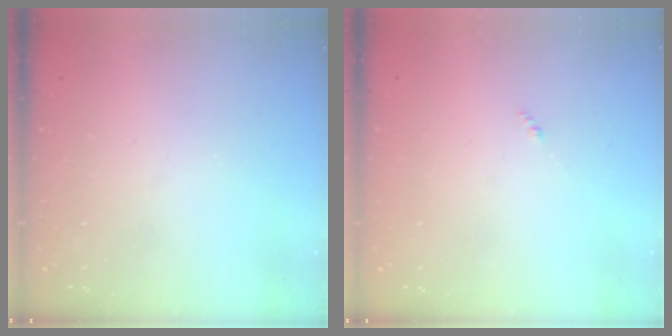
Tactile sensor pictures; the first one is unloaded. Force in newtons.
{"total": 0.0}